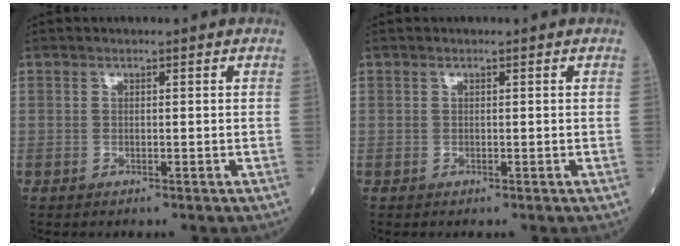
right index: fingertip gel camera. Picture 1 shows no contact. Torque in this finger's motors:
{"motor_torque": [-0.01, 0.03, -0.05, -0.01]}